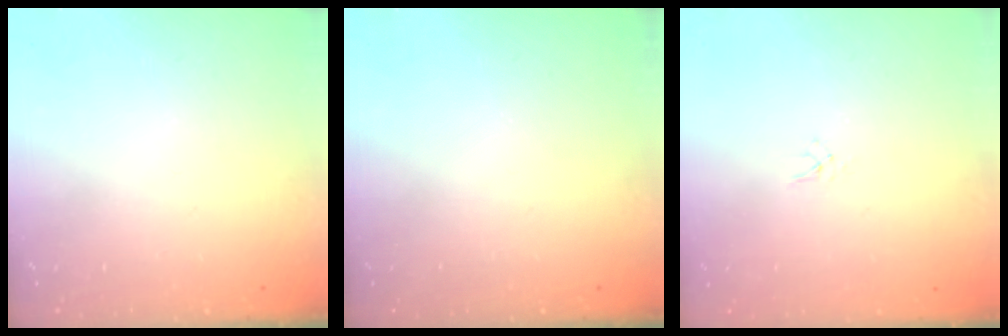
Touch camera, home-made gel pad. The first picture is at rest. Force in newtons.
{"total": 0.0}
{"total": 1.5, "press": 1.5, "slide": 0.1}